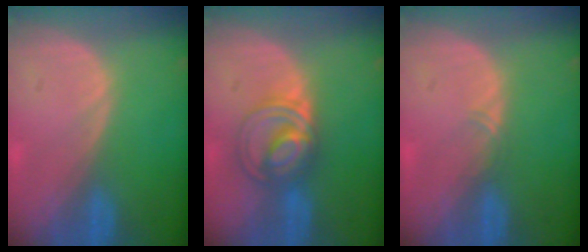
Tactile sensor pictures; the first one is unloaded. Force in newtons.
{"total": 6.2, "press": 6.2, "slide": 0.2}
{"total": 0.8, "press": 0.7, "slide": 0.4}